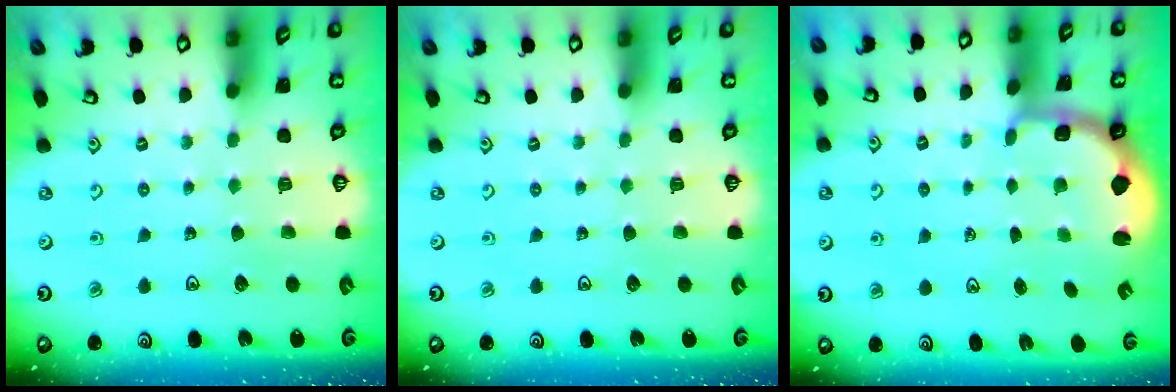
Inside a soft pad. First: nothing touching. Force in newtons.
{"total": 0.0}
{"total": 2.4, "press": 1.1, "slide": 2.2}